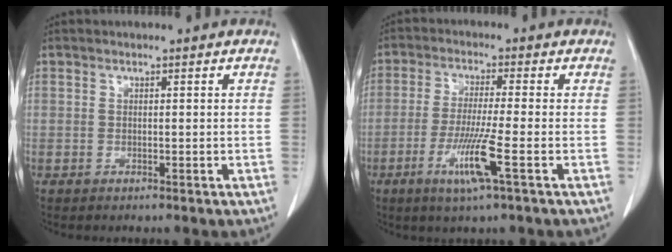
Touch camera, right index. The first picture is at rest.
{"total": 7.7, "force": [-3.1, -0.6, 7.0], "torque": [-0.137, -0.022, -0.061]}